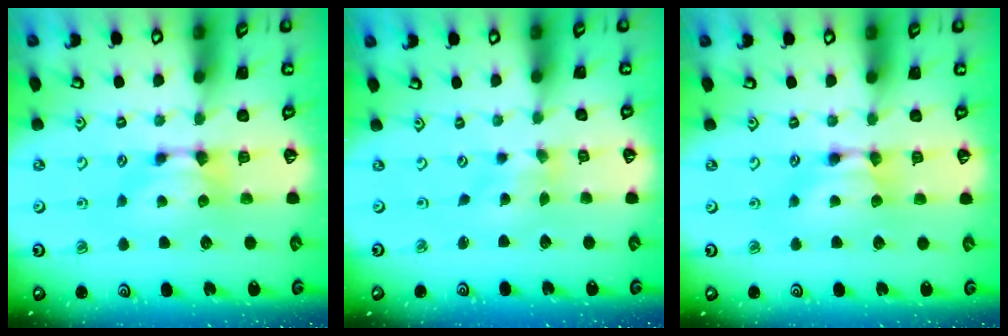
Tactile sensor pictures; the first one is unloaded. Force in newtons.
{"total": 2.6, "press": 2.4, "slide": 0.9}
{"total": 1.5, "press": 1.5, "slide": 0.2}